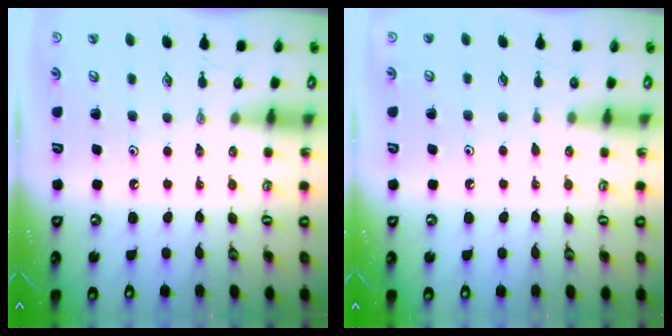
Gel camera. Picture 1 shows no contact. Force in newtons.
{"total": 1.4, "press": 1.4, "slide": 0.2}